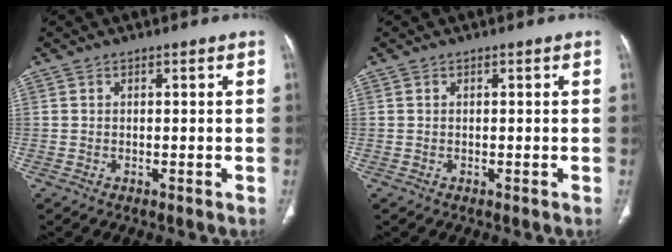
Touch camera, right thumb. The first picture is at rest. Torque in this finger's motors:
{"motor_torque": [-0.02, 0.02, -0.07, -0.05, 0.00]}